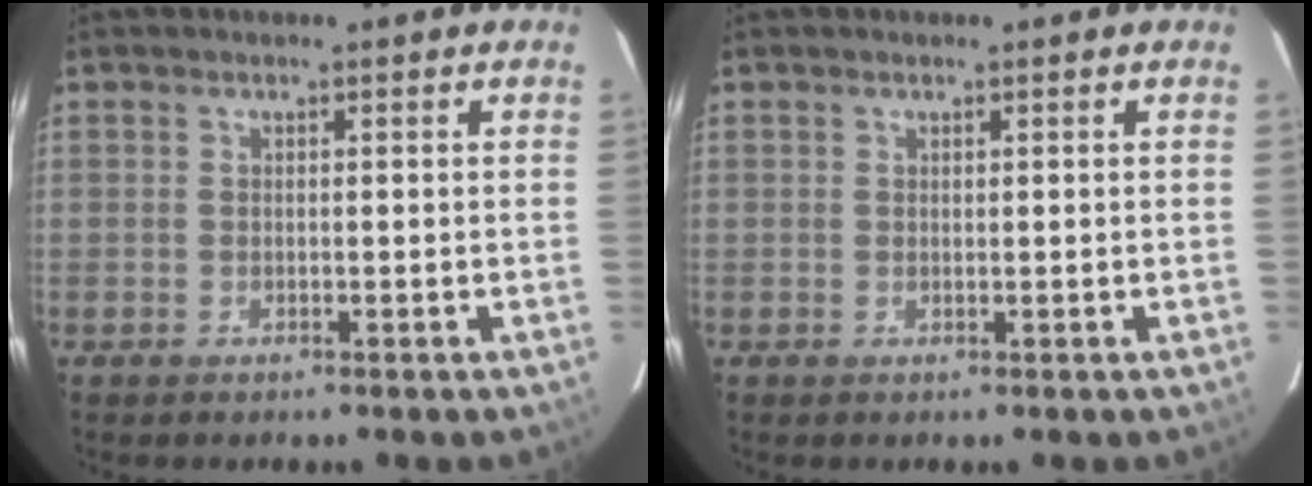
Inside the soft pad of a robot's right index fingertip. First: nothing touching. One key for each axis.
{"total": 0.0}